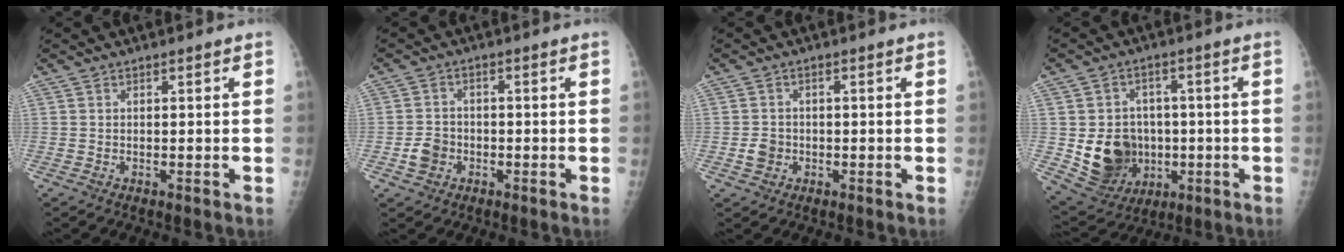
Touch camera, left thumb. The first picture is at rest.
{"total": 4.0, "force": [-1.5, 3.3, 1.6], "torque": [-0.017, 0.012, -0.028]}
{"total": 2.7, "force": [-0.8, 2.3, 1.0], "torque": [-0.009, 0.006, -0.013]}
{"total": 13.0, "force": [-1.6, 11.0, 6.7], "torque": [-0.077, 0.000, -0.006]}